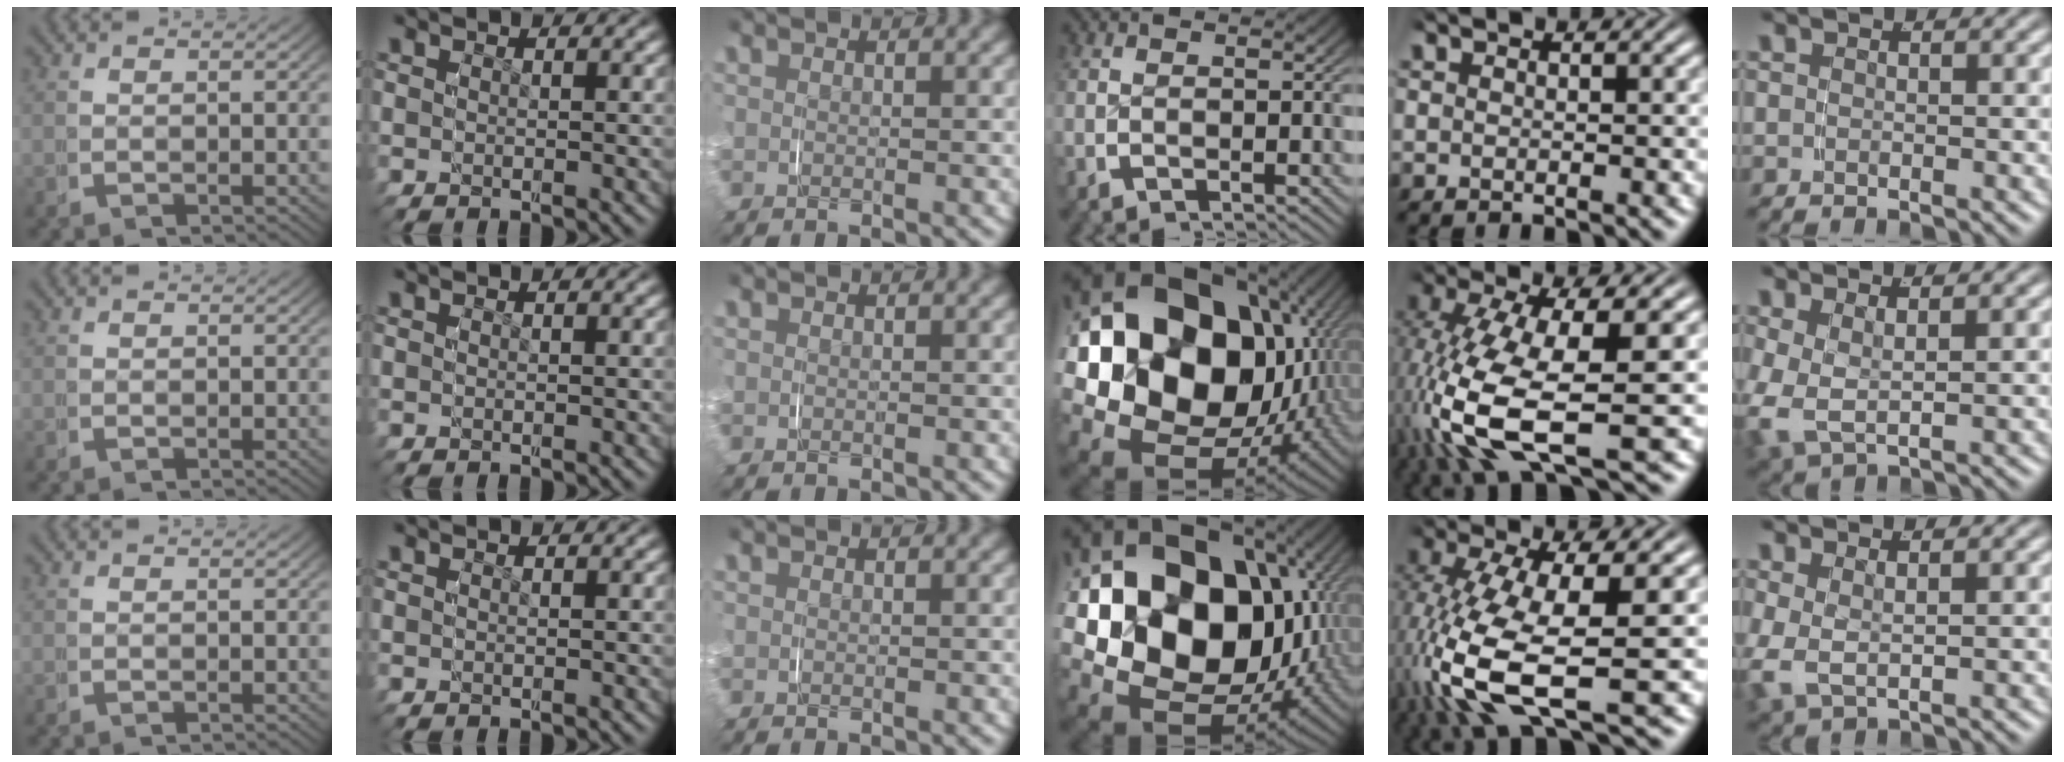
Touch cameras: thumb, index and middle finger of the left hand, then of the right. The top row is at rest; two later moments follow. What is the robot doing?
{"motion": "grasp_and_lifting", "object": "paper plate"}